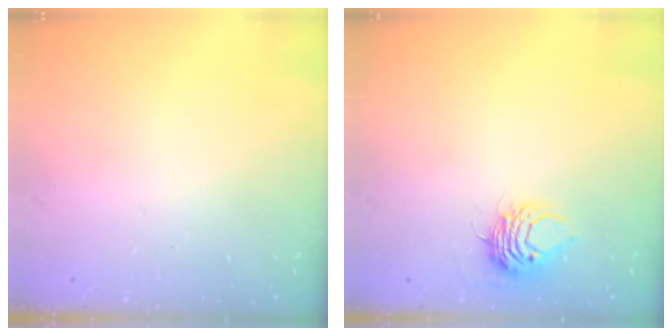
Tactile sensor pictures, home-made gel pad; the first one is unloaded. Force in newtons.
{"total": 7.4, "press": 7.4, "slide": 0.3}